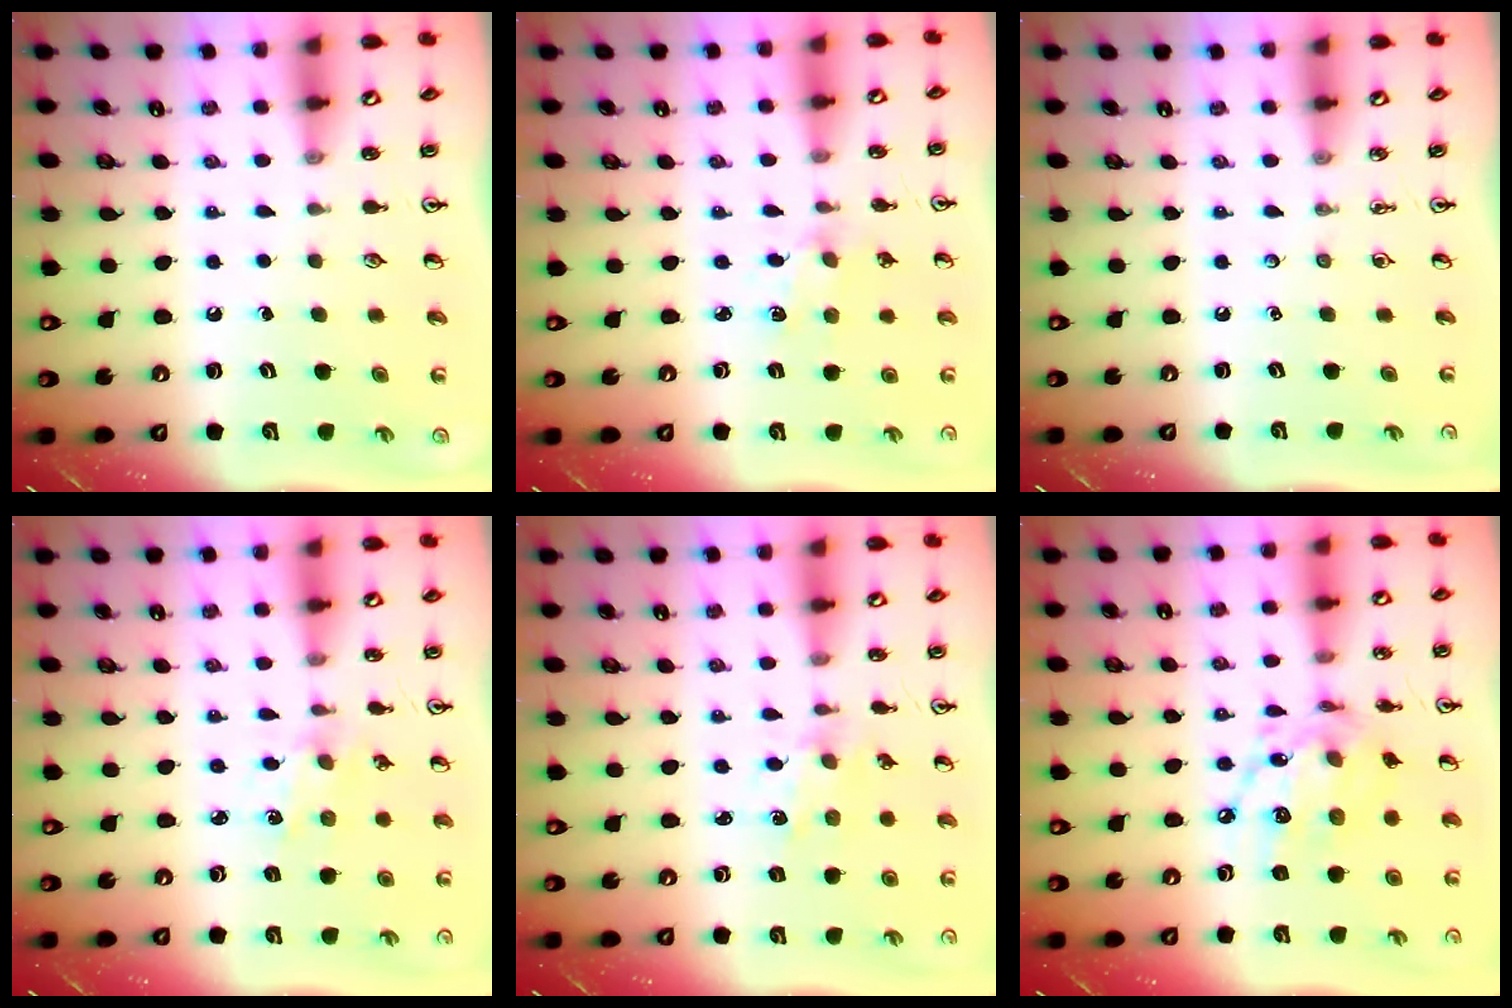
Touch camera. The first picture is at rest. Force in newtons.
{"total": 1.3, "press": 1.2, "slide": 0.2}
{"total": 0.0}
{"total": 1.0, "press": 1.0, "slide": 0.2}
{"total": 1.5, "press": 1.5, "slide": 0.1}
{"total": 14.0, "press": 13.9, "slide": 0.8}